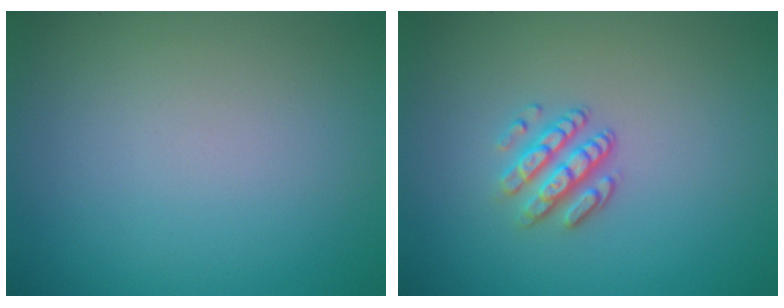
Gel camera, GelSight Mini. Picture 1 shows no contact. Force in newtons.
{"total": 2.9, "press": 2.3, "slide": 1.8}